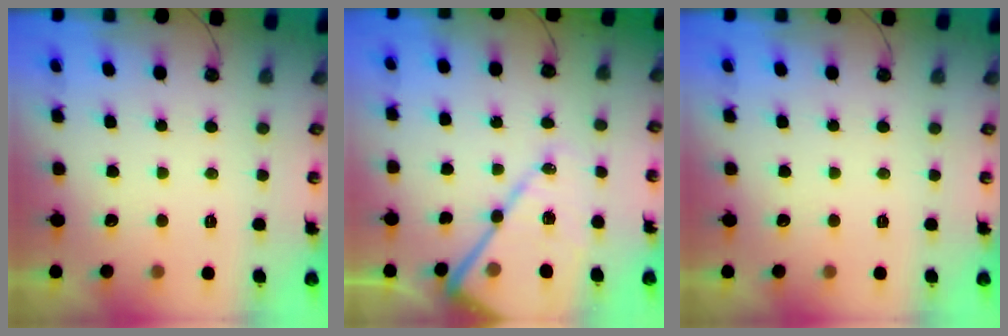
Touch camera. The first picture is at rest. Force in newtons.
{"total": 18.3, "press": 18.2, "slide": 1.9}
{"total": 0.0}